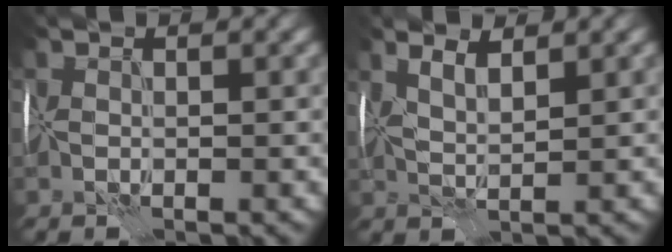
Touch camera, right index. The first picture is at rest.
{"total": 2.6, "force": [1.6, 0.6, 2.0], "torque": [-0.034, 0.006, 0.020]}